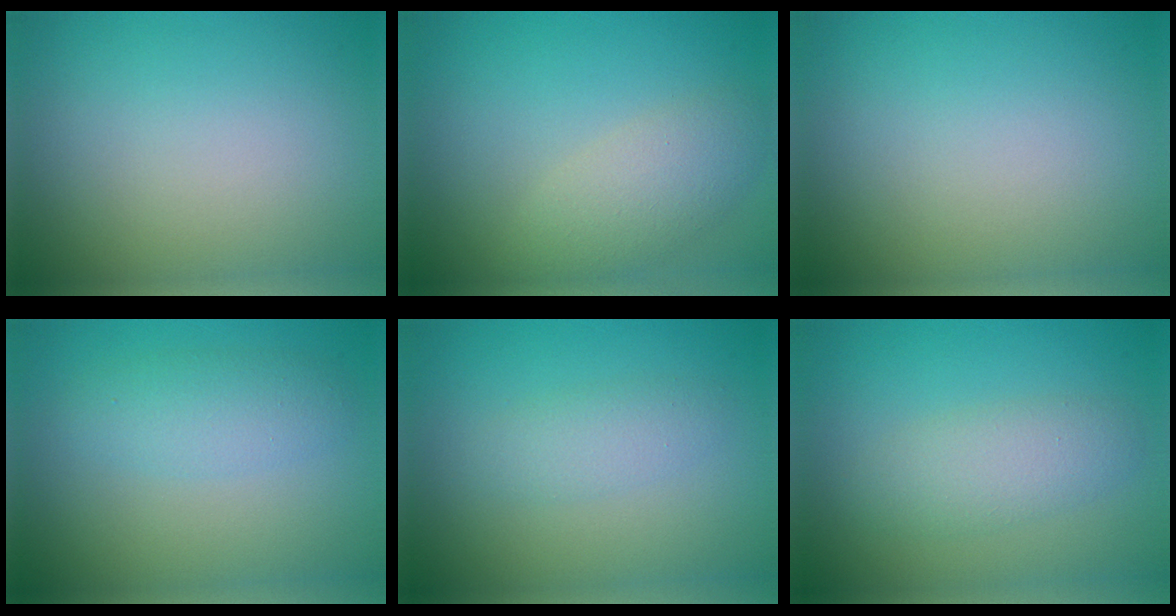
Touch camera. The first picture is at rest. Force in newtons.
{"total": 3.7, "press": 3.7, "slide": 0.2}
{"total": 0.0}
{"total": 2.7, "press": 2.7, "slide": 0.0}
{"total": 1.9, "press": 1.9, "slide": 0.0}
{"total": 2.0, "press": 1.9, "slide": 0.2}